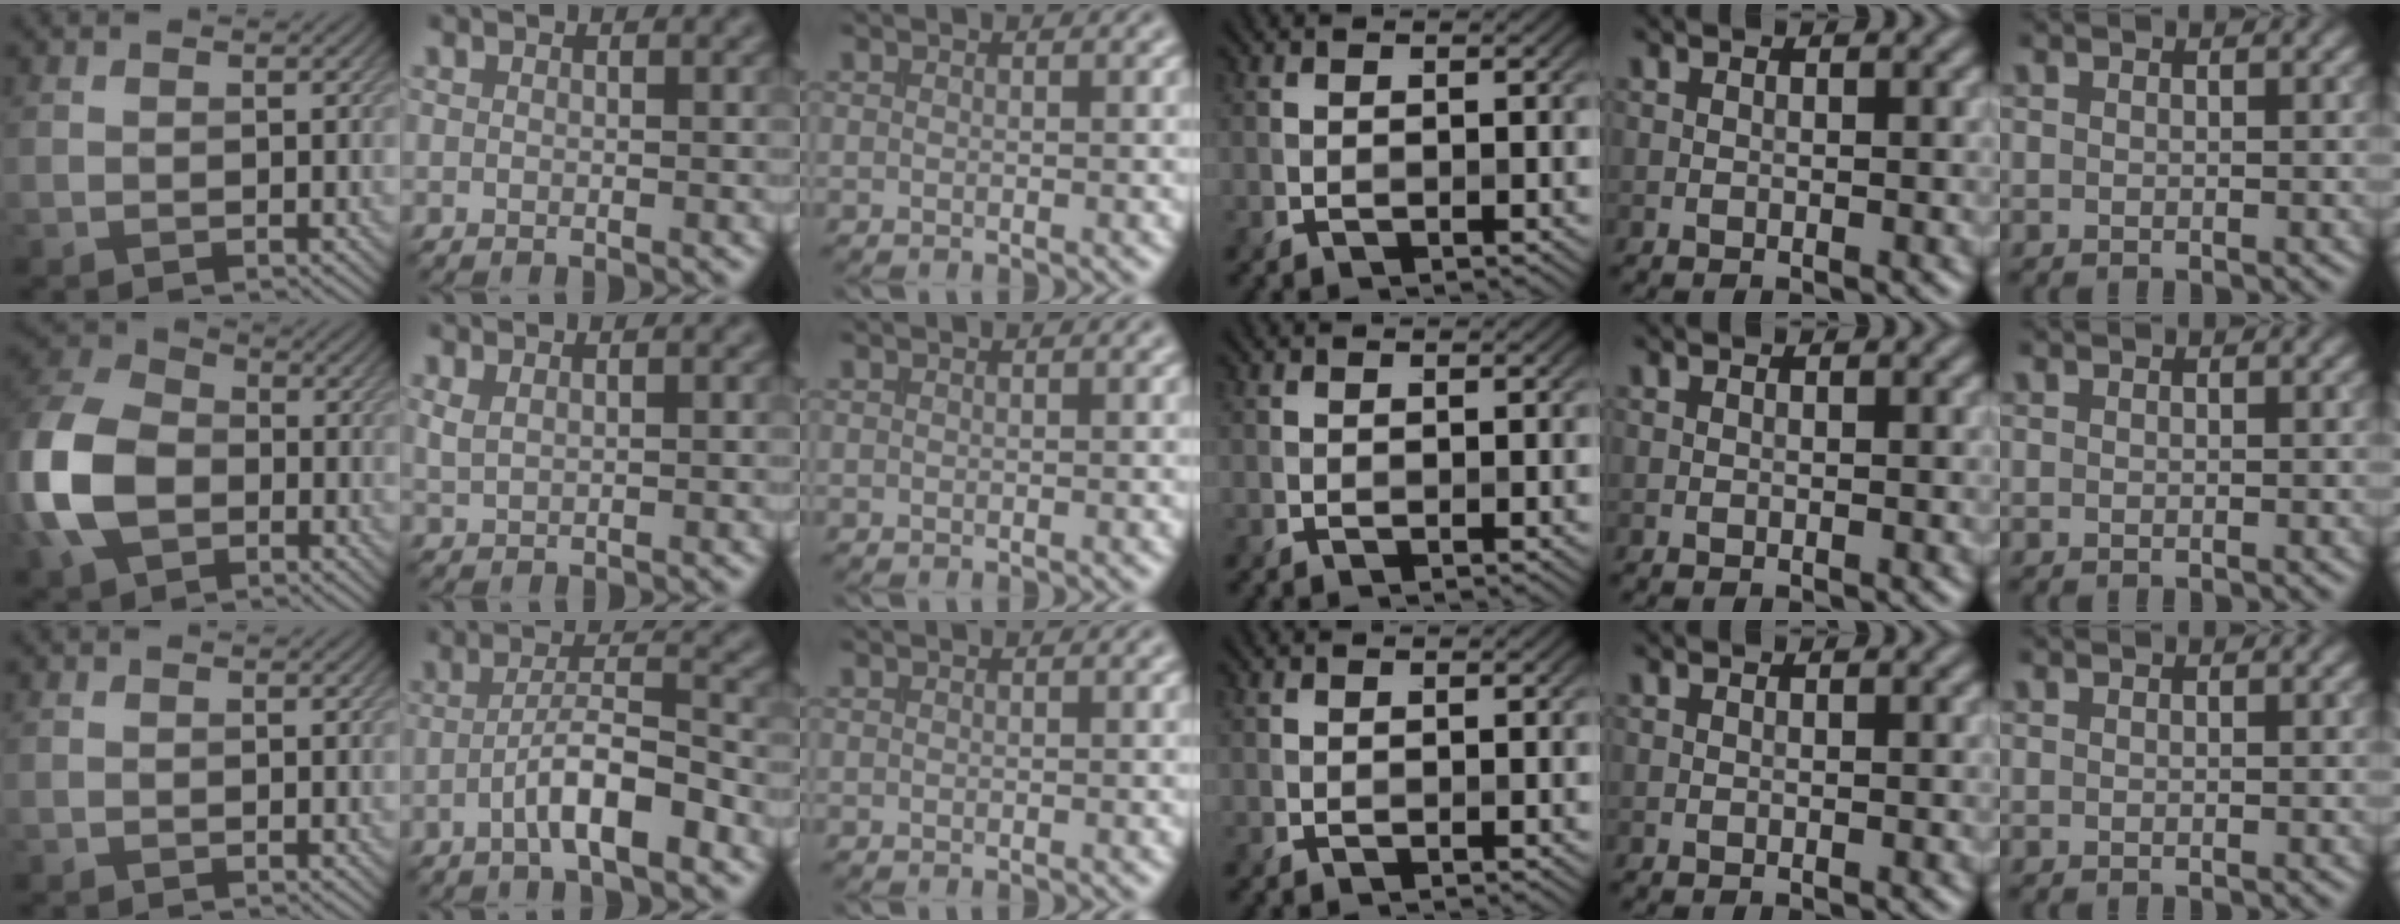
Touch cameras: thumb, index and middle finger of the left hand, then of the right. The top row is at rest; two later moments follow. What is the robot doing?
{"motion": "insert", "object": "coin"}